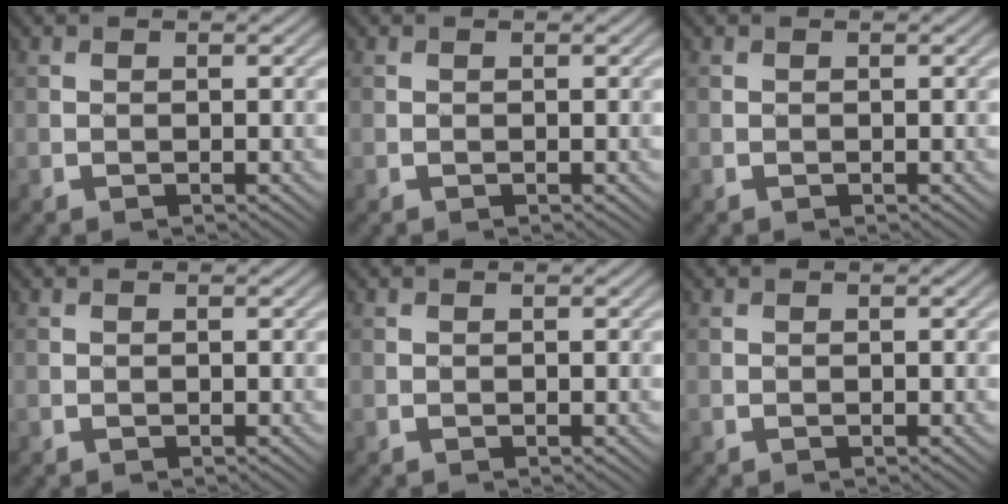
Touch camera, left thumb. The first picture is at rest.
{"total": 0.0}
{"total": 0.0}
{"total": 0.0}
{"total": 0.0}
{"total": 0.0}